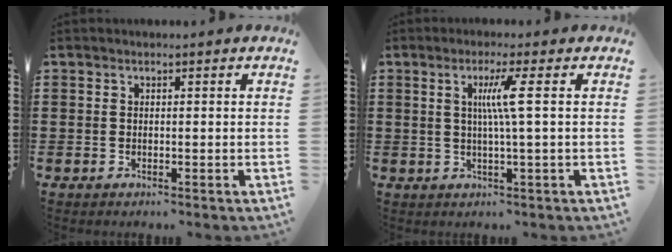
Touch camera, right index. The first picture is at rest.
{"total": 4.8, "force": [0.8, -0.8, 4.7], "torque": [-0.090, -0.005, 0.006]}